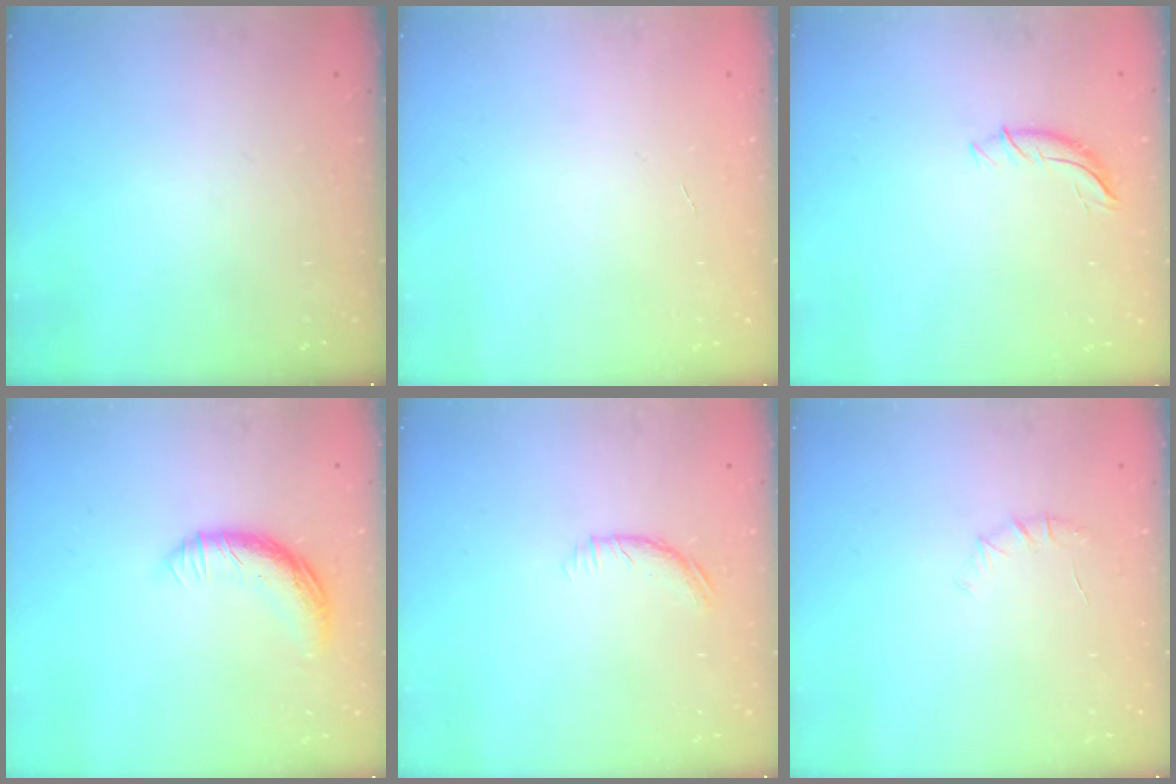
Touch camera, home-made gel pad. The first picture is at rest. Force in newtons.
{"total": 0.0}
{"total": 6.2, "press": 6.2, "slide": 0.6}
{"total": 11.4, "press": 11.3, "slide": 1.4}
{"total": 8.8, "press": 8.6, "slide": 1.8}
{"total": 4.5, "press": 4.2, "slide": 1.6}